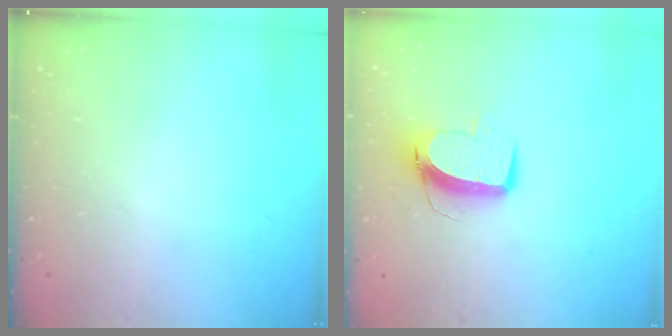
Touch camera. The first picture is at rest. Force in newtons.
{"total": 9.9, "press": 9.9, "slide": 0.8}